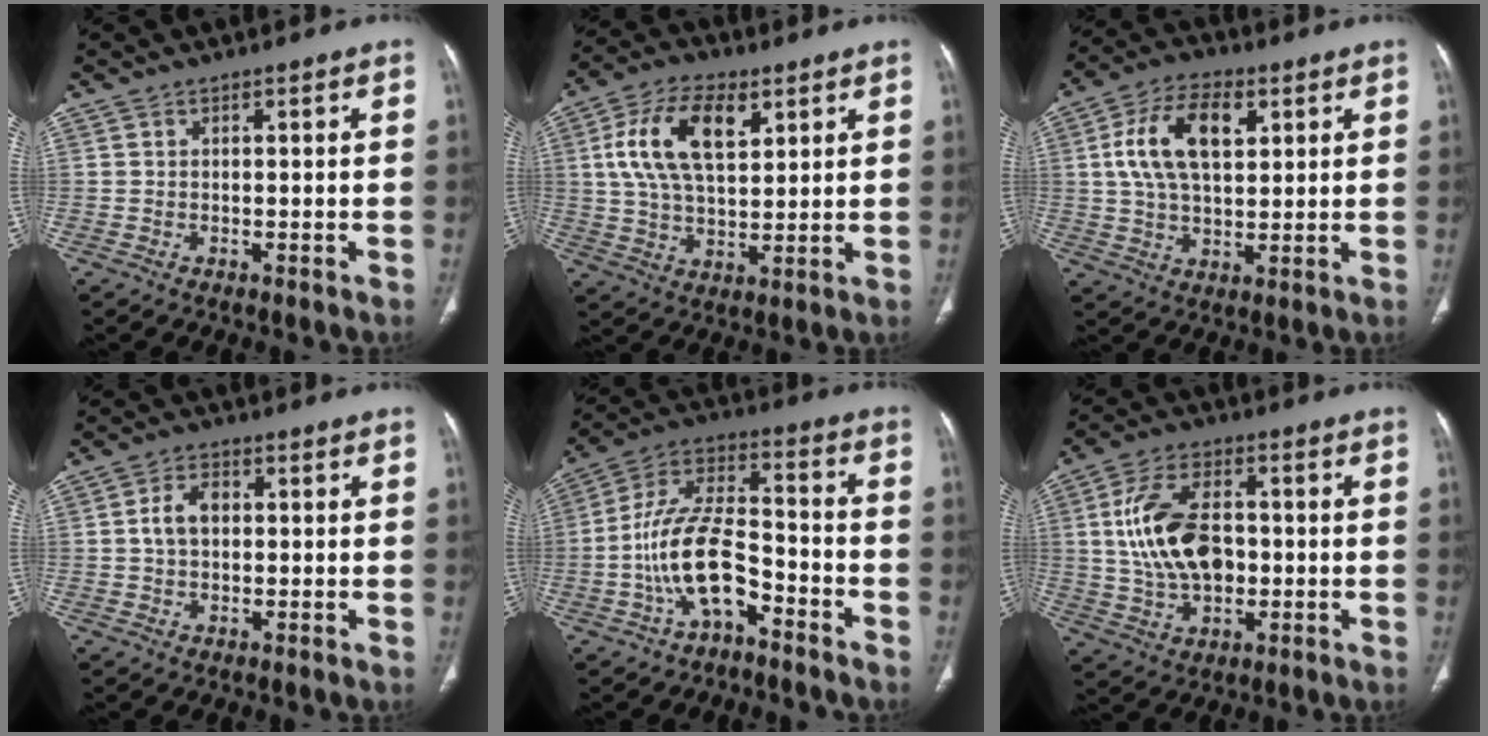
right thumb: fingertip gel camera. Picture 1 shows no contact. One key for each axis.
{"total": 14.3, "fx": 4.9, "fy": 7.7, "fz": 11.0, "tx": -0.198, "ty": -0.004, "tz": 0.092}
{"total": 13.2, "fx": 3.7, "fy": 7.5, "fz": 10.2, "tx": -0.177, "ty": 0.004, "tz": 0.066}
{"total": 4.6, "fx": 0.4, "fy": 3.2, "fz": 3.3, "tx": -0.061, "ty": 0.014, "tz": 0.004}
{"total": 13.7, "fx": -5.9, "fy": 6.6, "fz": 10.4, "tx": -0.196, "ty": 0.068, "tz": -0.109}
{"total": 14.6, "fx": 0.3, "fy": 9.2, "fz": 11.3, "tx": -0.195, "ty": 0.015, "tz": 0.010}